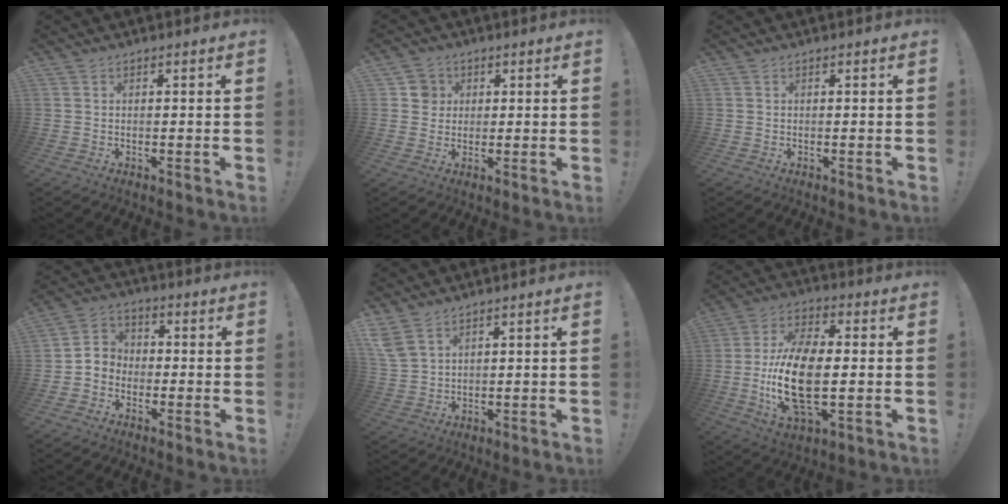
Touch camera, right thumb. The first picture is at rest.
{"total": 4.9, "force": [1.3, 4.6, 1.0], "torque": [-0.012, 0.003, 0.026]}
{"total": 0.0}
{"total": 5.4, "force": [-3.0, 4.3, 1.1], "torque": [-0.028, 0.027, -0.055]}
{"total": 5.8, "force": [4.2, 2.6, 3.0], "torque": [-0.067, -0.012, 0.085]}
{"total": 19.2, "force": [-2.1, 9.6, 16.5], "torque": [-0.334, -0.006, -0.036]}